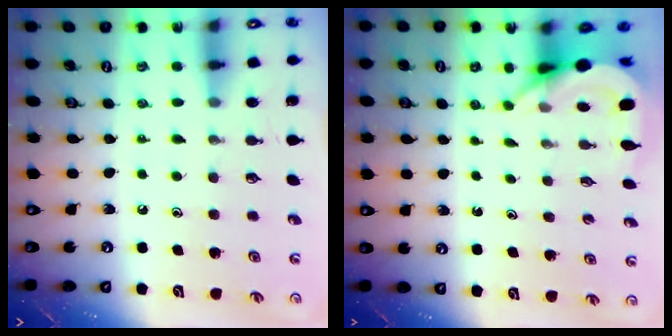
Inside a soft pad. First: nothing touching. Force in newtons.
{"total": 4.4, "press": 4.4, "slide": 0.2}